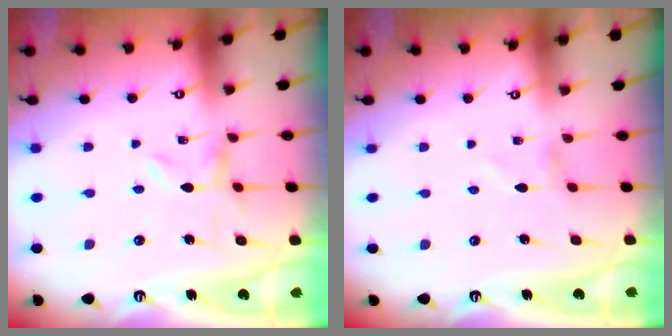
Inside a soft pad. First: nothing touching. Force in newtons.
{"total": 0.0}